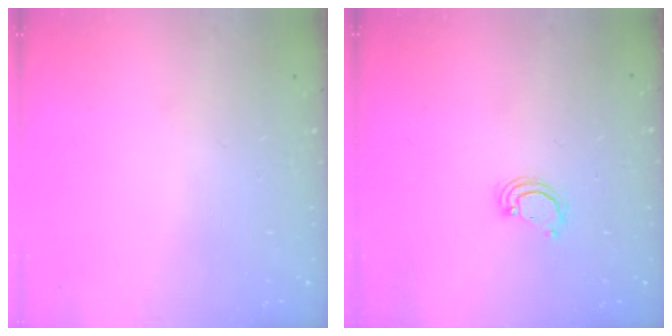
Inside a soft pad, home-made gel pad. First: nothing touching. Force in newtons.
{"total": 2.0, "press": 2.0, "slide": 0.2}